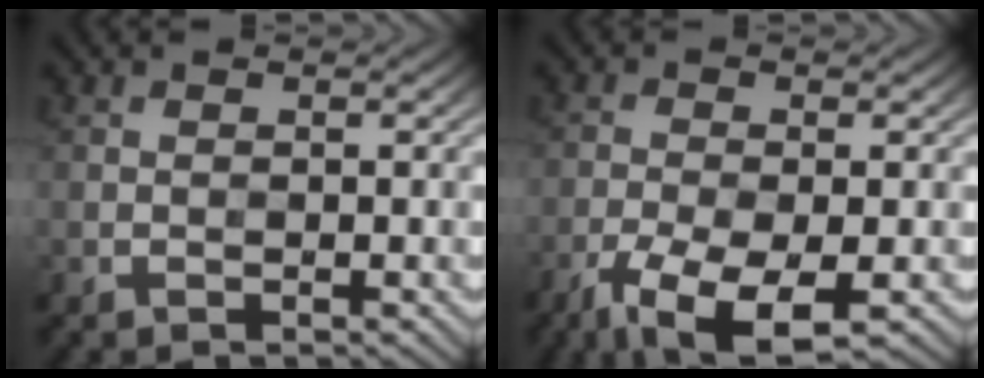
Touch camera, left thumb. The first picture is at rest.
{"total": 8.1, "force": [-4.7, 2.6, 6.1], "torque": [-0.121, -0.018, -0.085]}